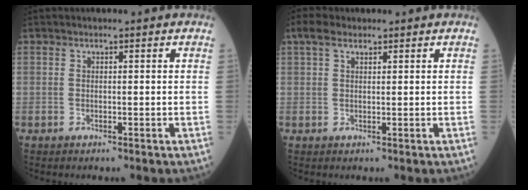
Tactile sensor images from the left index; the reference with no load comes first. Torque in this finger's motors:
{"motor_torque": [0.37, -0.29, -0.02, 0.03]}